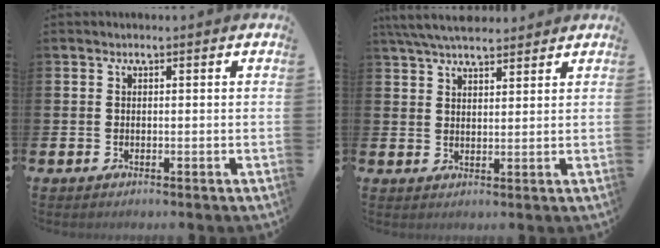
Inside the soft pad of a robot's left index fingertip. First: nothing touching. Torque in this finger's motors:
{"motor_torque": [1.02, -1.11, 0.81, 0.18]}